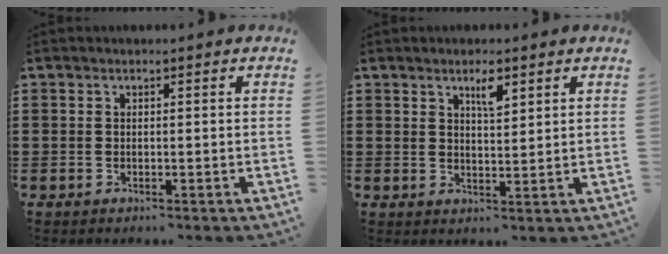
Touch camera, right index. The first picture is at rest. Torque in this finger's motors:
{"motor_torque": [0.05, 0.00, 0.05, 0.04]}